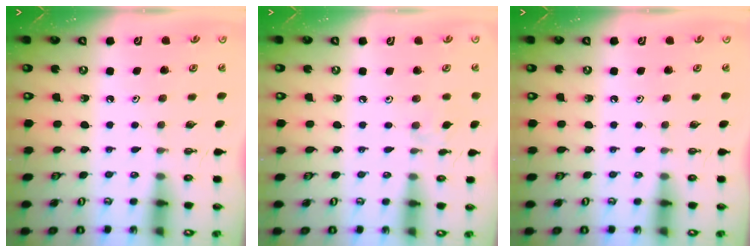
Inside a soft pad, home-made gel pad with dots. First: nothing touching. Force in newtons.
{"total": 2.4, "press": 2.4, "slide": 0.4}
{"total": 0.0}